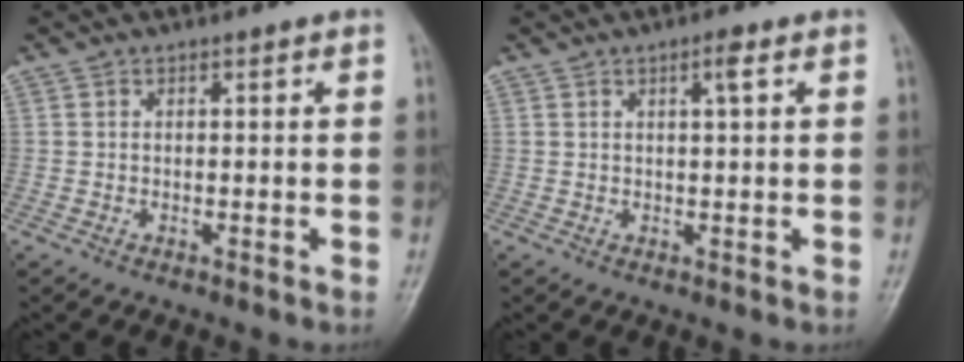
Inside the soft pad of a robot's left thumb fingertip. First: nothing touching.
{"total": 2.3, "force": [1.0, 0.4, 2.0], "torque": [-0.032, -0.002, 0.017]}